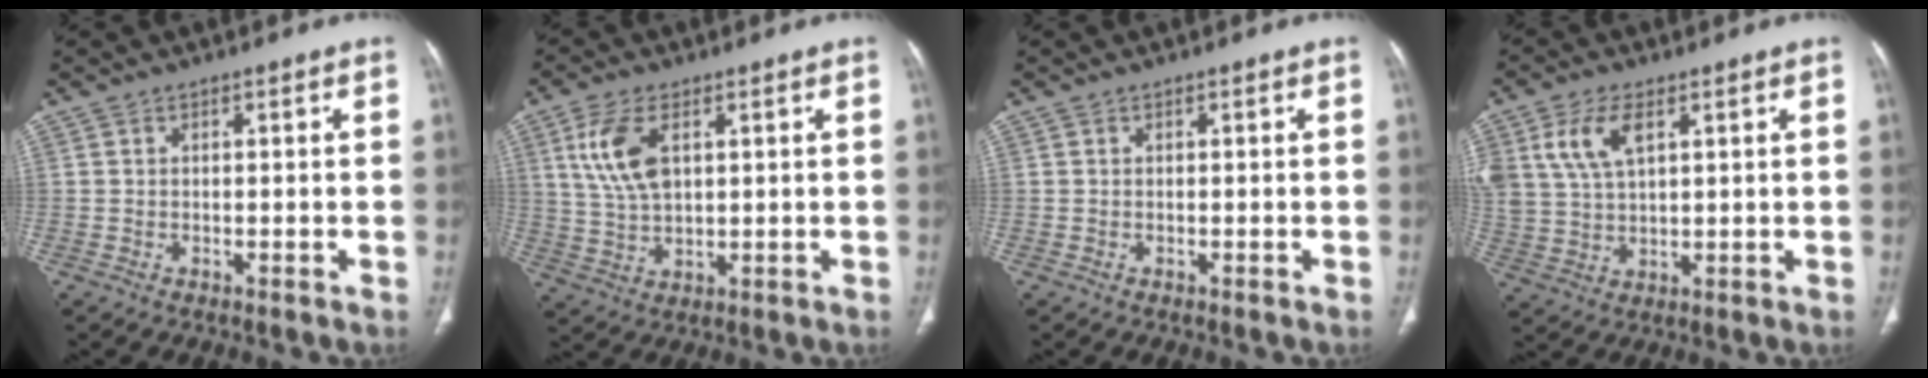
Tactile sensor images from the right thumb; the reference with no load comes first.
{"total": 9.5, "force": [3.1, 5.0, 7.4], "torque": [-0.152, -0.005, 0.067]}
{"total": 0.0}
{"total": 9.4, "force": [4.0, 5.0, 6.9], "torque": [-0.143, -0.004, 0.082]}